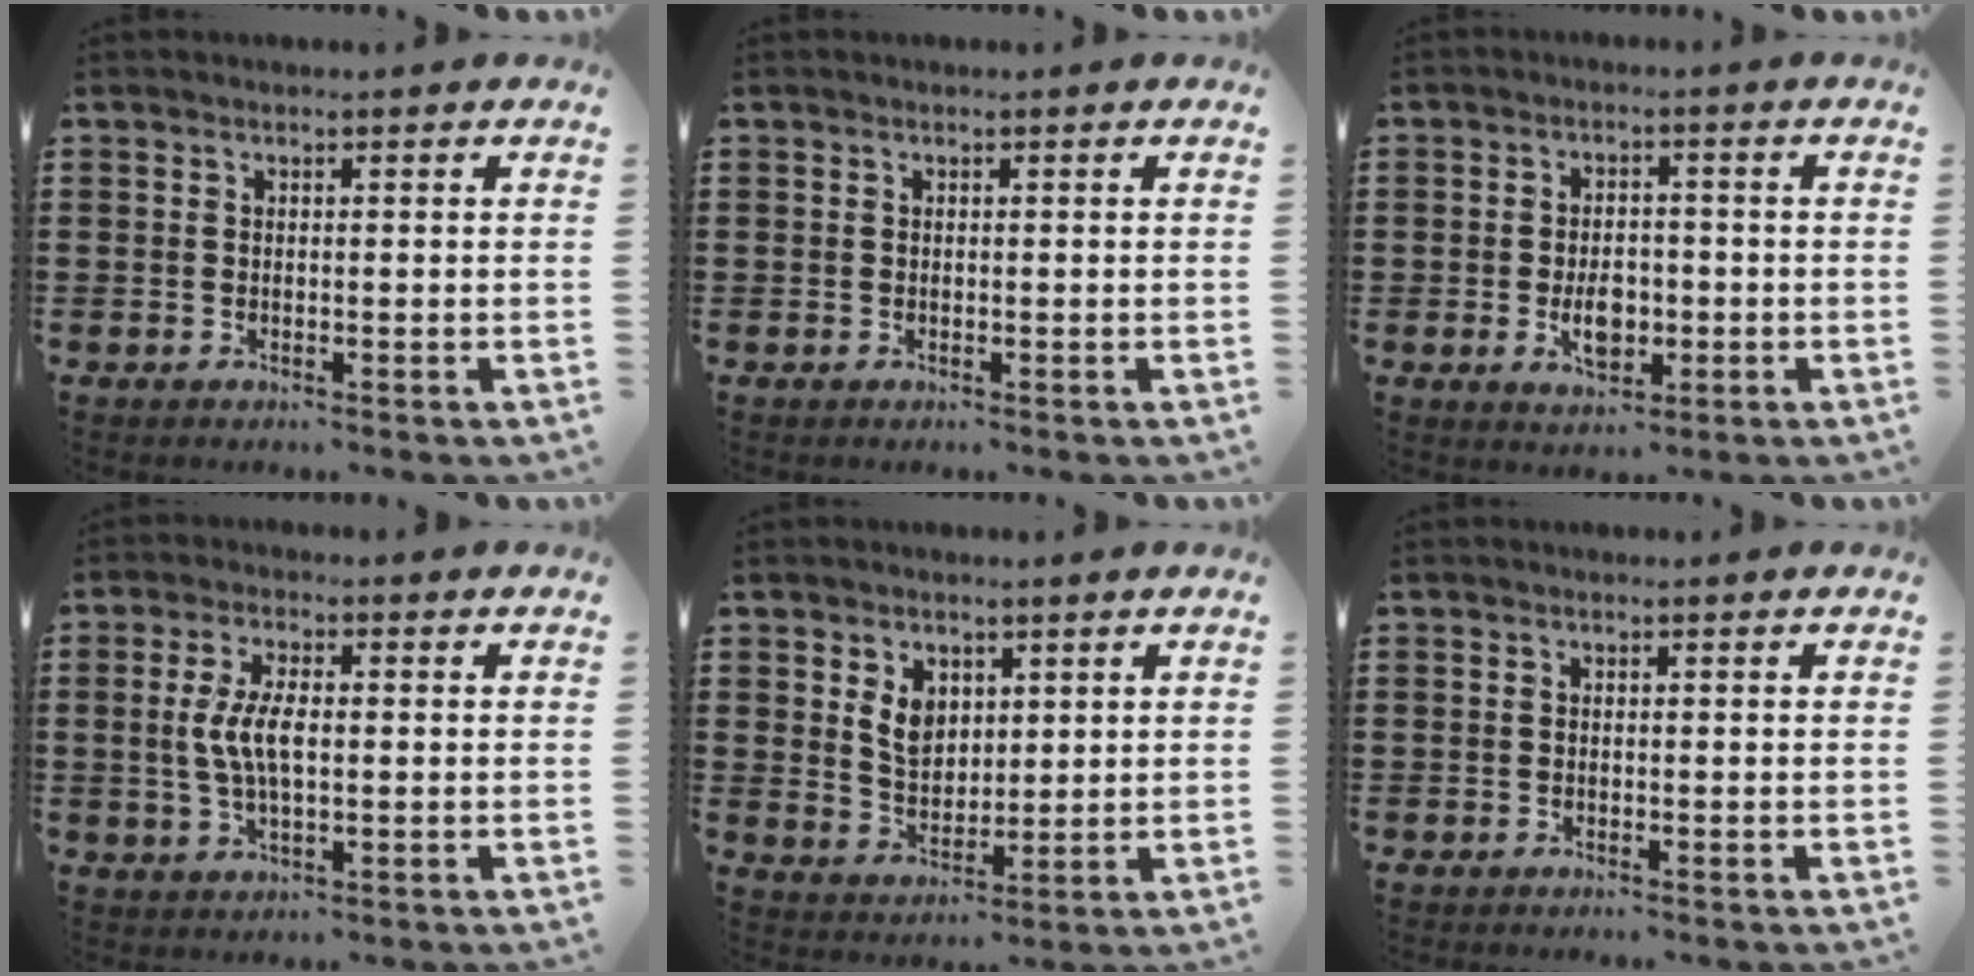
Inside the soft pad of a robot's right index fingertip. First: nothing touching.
{"total": 0.0}
{"total": 4.7, "force": [-1.1, 2.9, 3.5], "torque": [-0.051, -0.003, -0.021]}
{"total": 5.7, "force": [0.2, 2.2, 5.2], "torque": [-0.119, -0.001, -0.004]}
{"total": 4.8, "force": [1.9, 3.6, 2.6], "torque": [-0.054, 0.008, 0.032]}
{"total": 0.0}